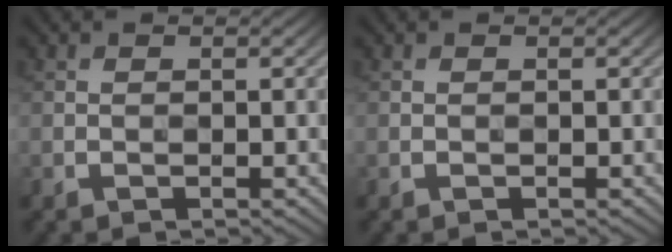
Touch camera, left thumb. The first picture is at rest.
{"total": 0.0}